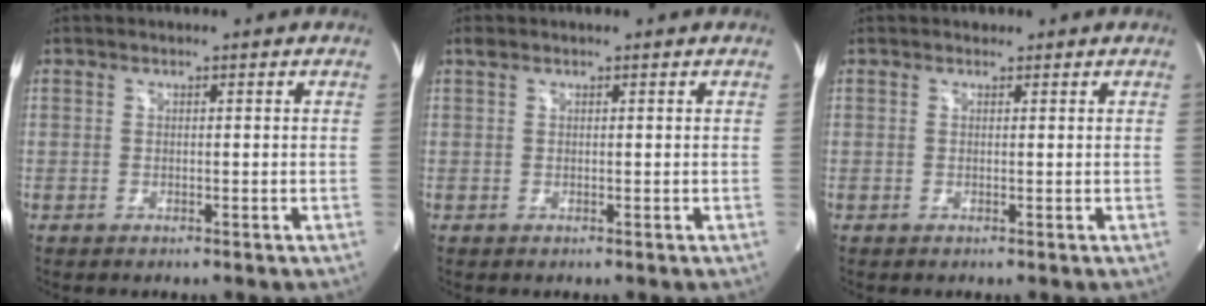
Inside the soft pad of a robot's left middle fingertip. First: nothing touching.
{"total": 1.0, "force": [0.8, 0.4, 0.6], "torque": [-0.019, 0.022, 0.017]}
{"total": 0.6, "force": [0.4, 0.4, 0.0], "torque": [-0.002, 0.001, 0.005]}